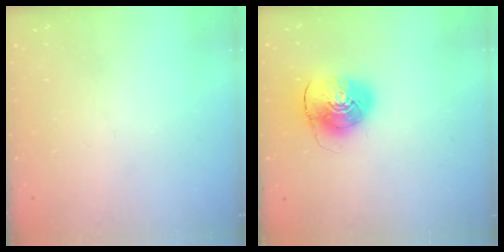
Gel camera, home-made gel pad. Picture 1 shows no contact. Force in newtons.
{"total": 9.9, "press": 9.8, "slide": 1.6}